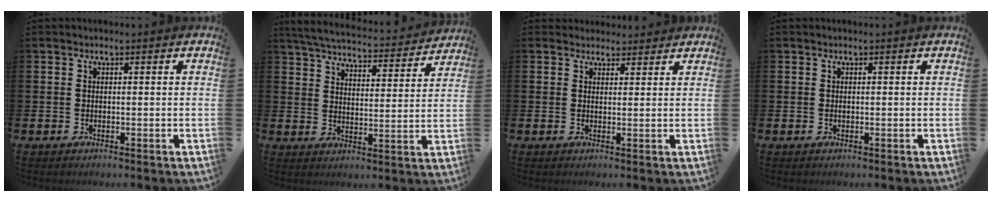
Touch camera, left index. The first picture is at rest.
{"total": 5.2, "force": [5.0, 0.6, 1.1], "torque": [-0.046, -0.038, 0.085]}
{"total": 2.6, "force": [2.4, 1.0, -0.2], "torque": [0.010, -0.010, 0.042]}
{"total": 0.0}